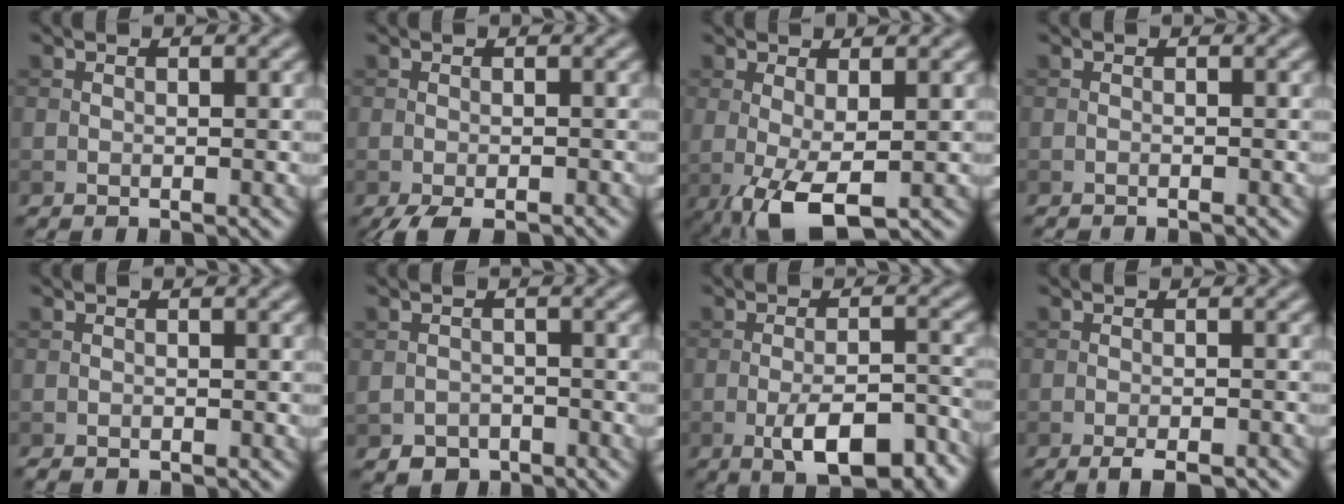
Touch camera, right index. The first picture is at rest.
{"total": 3.4, "force": [-2.6, 0.8, 2.0], "torque": [-0.035, -0.005, -0.041]}
{"total": 4.8, "force": [-0.9, 1.7, 4.4], "torque": [-0.092, -0.012, -0.015]}
{"total": 1.0, "force": [-0.9, 0.1, 0.3], "torque": [0.004, -0.001, -0.015]}
{"total": 0.6, "force": [-0.5, 0.3, 0.2], "torque": [0.001, -0.002, -0.009]}
{"total": 2.2, "force": [-1.3, 1.6, 0.8], "torque": [-0.013, -0.006, -0.021]}
{"total": 7.7, "force": [-3.7, 2.7, 6.1], "torque": [-0.097, 0.000, -0.055]}
{"total": 2.8, "force": [-2.0, 0.6, 1.8], "torque": [-0.031, -0.002, -0.032]}